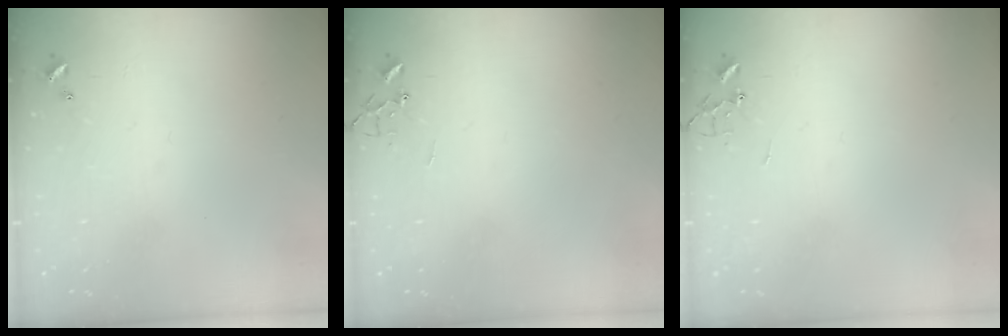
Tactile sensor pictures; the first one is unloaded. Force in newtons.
{"total": 0.0}
{"total": 0.0}